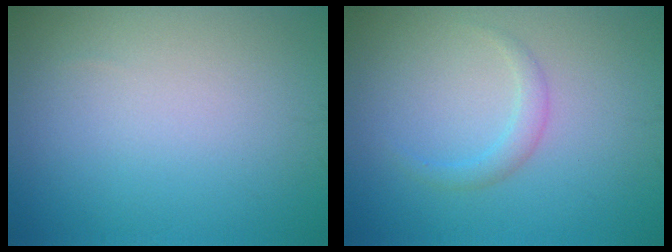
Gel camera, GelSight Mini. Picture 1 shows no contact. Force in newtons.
{"total": 1.5, "press": 1.5, "slide": 0.1}